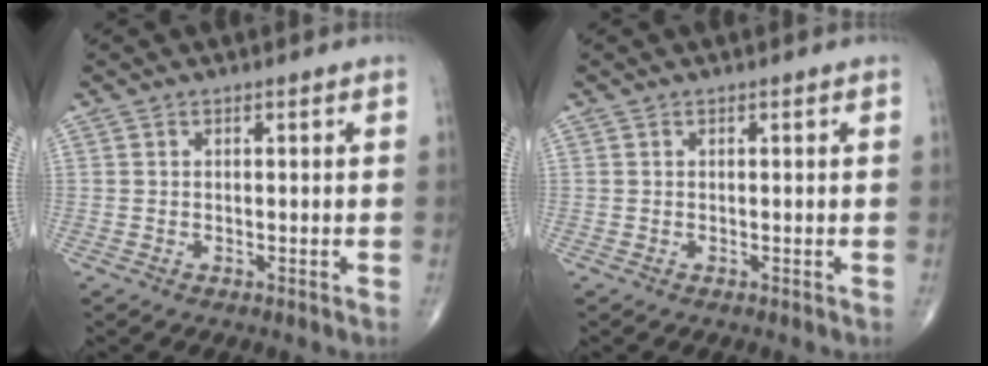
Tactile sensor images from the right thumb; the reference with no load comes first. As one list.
[{"total": 0.0}]